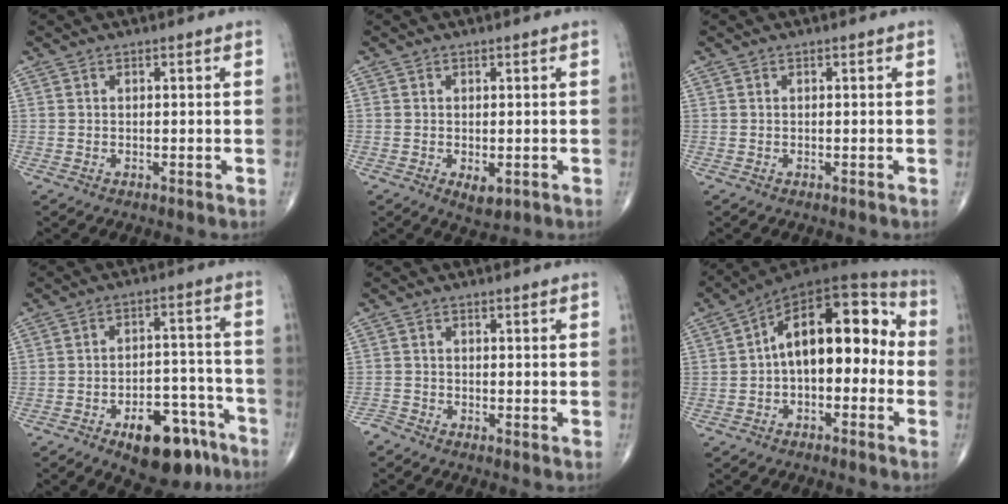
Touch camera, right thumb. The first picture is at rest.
{"total": 2.8, "force": [-0.8, 1.6, 2.2], "torque": [-0.030, -0.005, -0.004]}
{"total": 0.0}
{"total": 14.4, "force": [-8.7, 7.0, 9.1], "torque": [-0.098, 0.068, -0.119]}
{"total": 1.4, "force": [-1.3, 0.4, 0.4], "torque": [-0.007, -0.006, -0.031]}
{"total": 16.1, "force": [-0.2, 8.8, 13.4], "torque": [-0.166, 0.048, -0.016]}